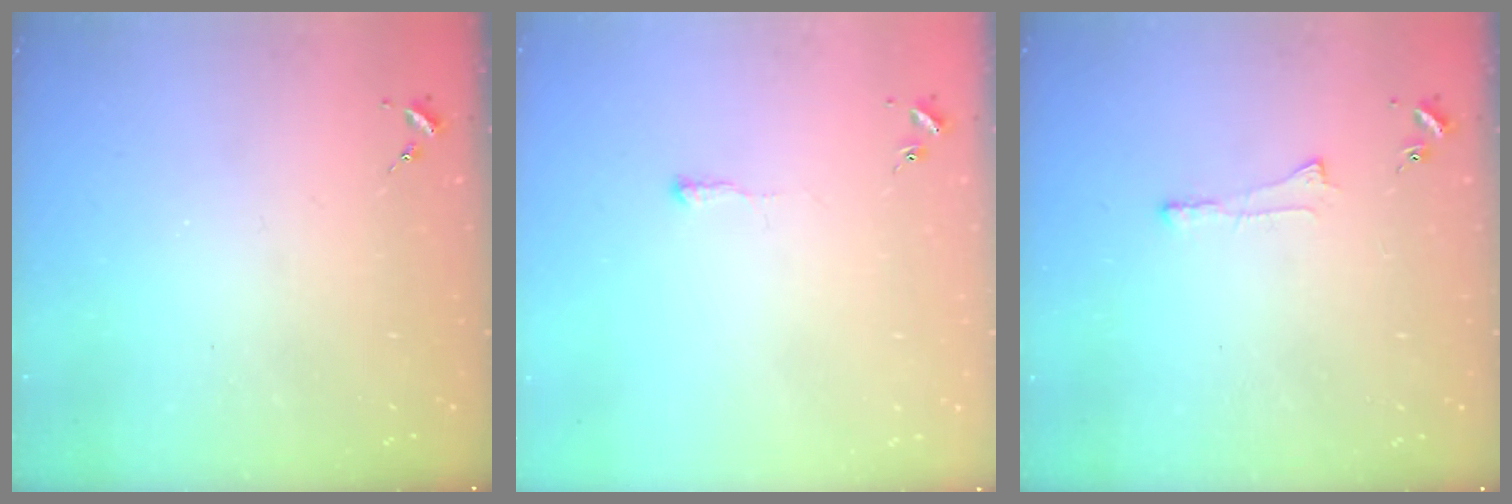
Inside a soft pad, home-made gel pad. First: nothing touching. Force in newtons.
{"total": 4.0, "press": 3.9, "slide": 0.5}
{"total": 4.3, "press": 4.3, "slide": 0.5}